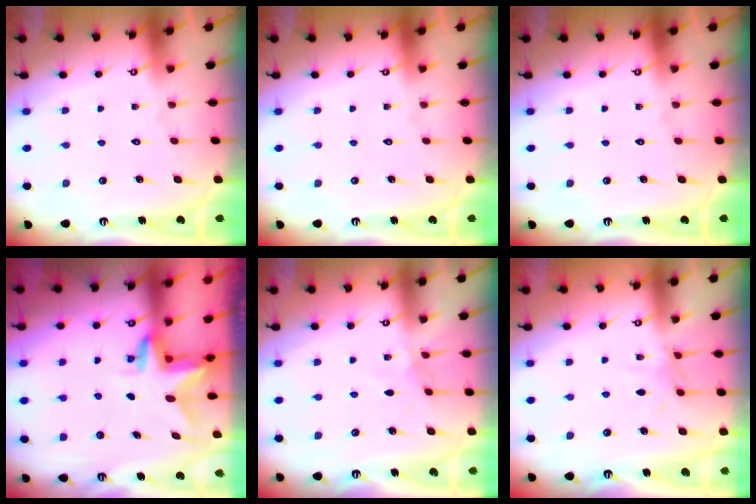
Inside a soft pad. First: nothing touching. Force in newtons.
{"total": 0.0}
{"total": 0.0}
{"total": 2.8, "press": 2.8, "slide": 0.2}
{"total": 3.9, "press": 3.9, "slide": 0.5}
{"total": 6.1, "press": 6.0, "slide": 0.7}